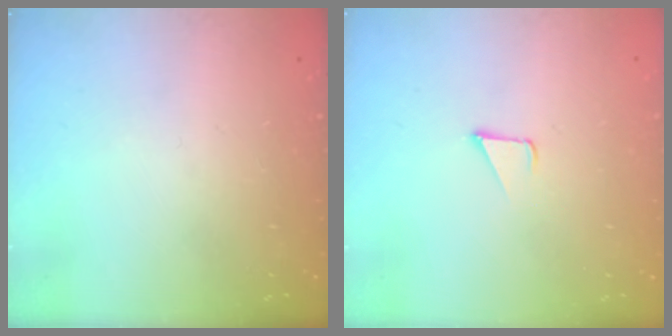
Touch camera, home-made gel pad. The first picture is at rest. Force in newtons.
{"total": 1.7, "press": 1.7, "slide": 0.1}